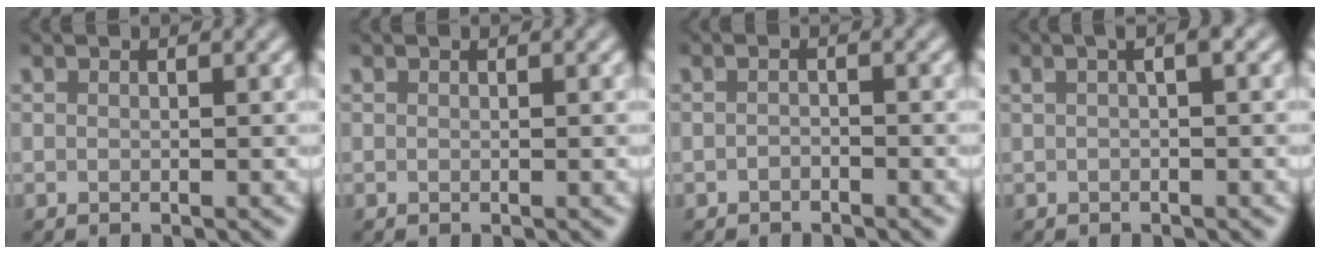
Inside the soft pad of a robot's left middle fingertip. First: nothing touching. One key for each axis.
{"total": 0.0}
{"total": 0.6, "fx": -0.6, "fy": 0.2, "fz": 0.2, "tx": -0.005, "ty": 0.000, "tz": -0.011}
{"total": 1.8, "fx": 0.5, "fy": 0.3, "fz": 1.7, "tx": -0.027, "ty": 0.015, "tz": 0.006}